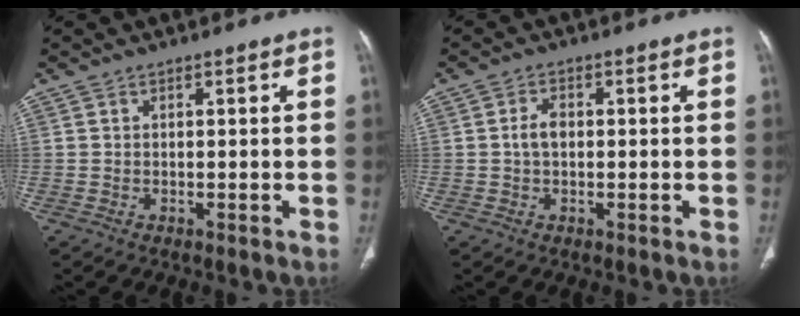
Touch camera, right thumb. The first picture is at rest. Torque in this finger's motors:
{"motor_torque": [-0.25, 0.05, 0.69, -0.47, 0.03]}